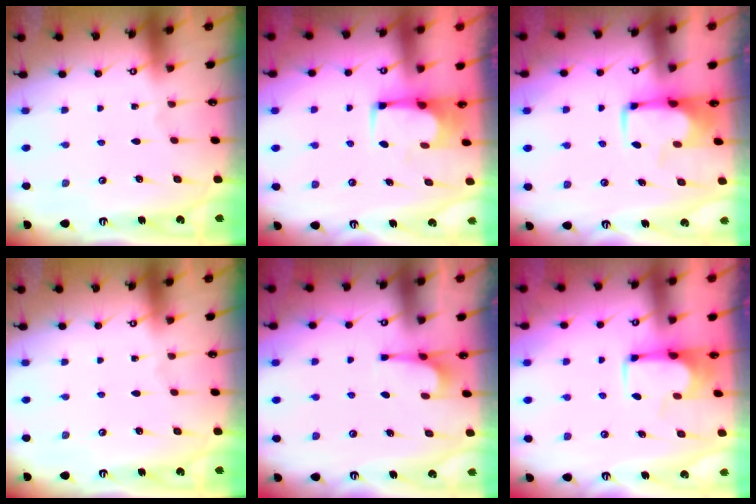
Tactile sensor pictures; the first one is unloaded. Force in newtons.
{"total": 1.8, "press": 1.7, "slide": 0.3}
{"total": 1.0, "press": 0.8, "slide": 0.6}
{"total": 0.0}
{"total": 2.2, "press": 2.2, "slide": 0.5}
{"total": 3.3, "press": 3.3, "slide": 0.4}